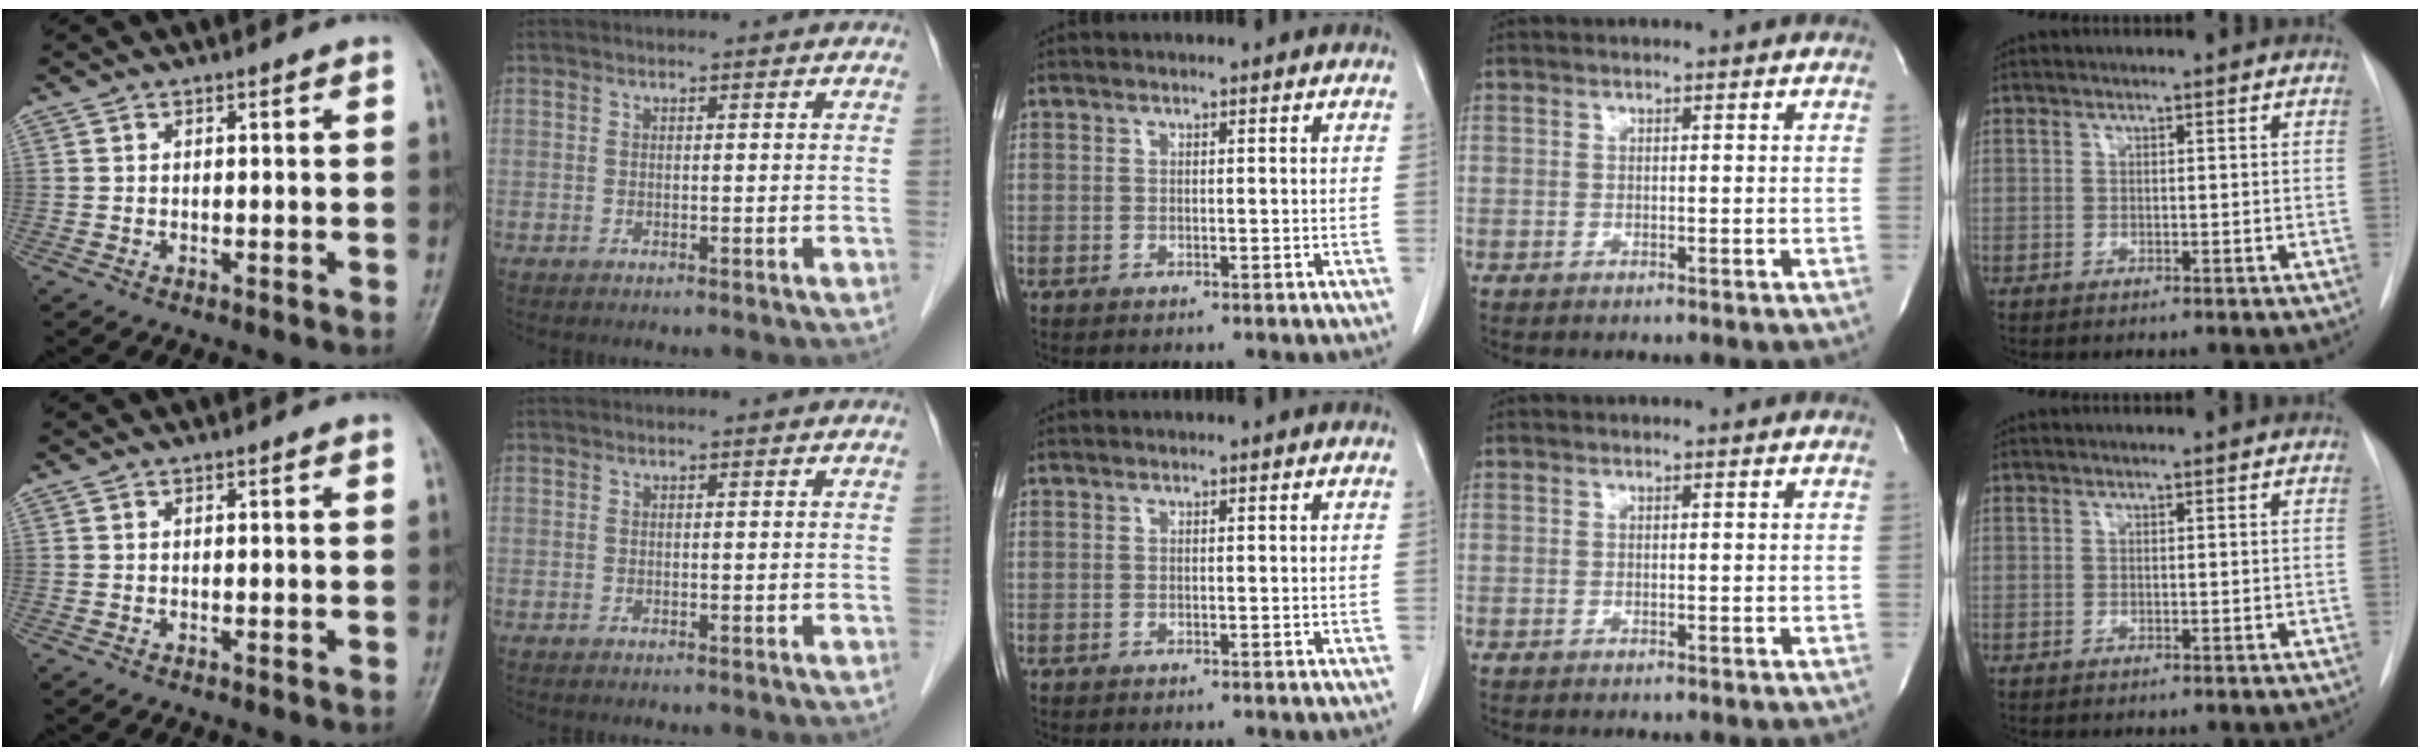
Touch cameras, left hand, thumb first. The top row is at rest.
{}